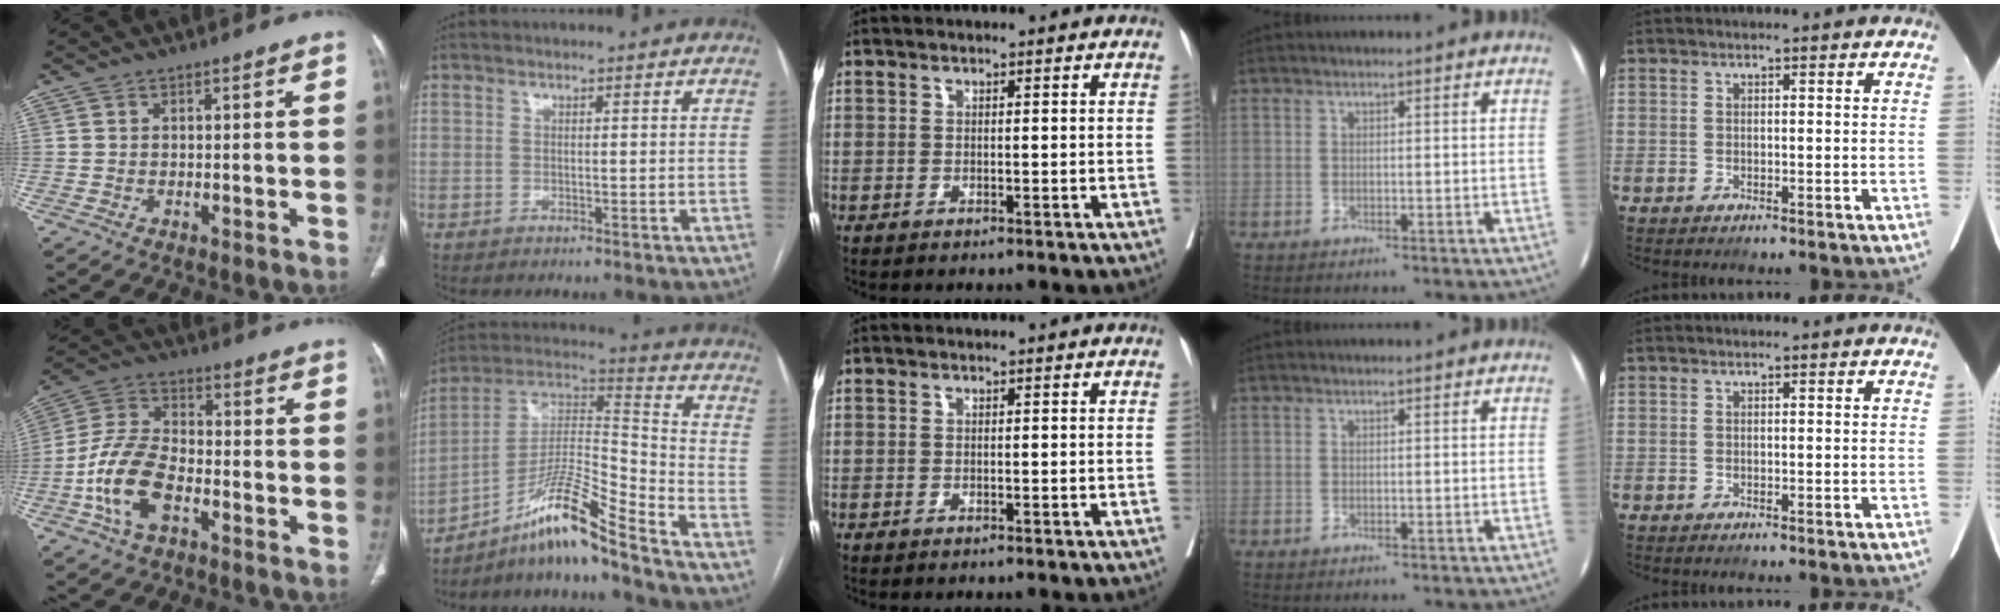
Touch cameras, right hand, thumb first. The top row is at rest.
{"thumb": {"total": 12.5, "force": [-4.7, 6.9, 9.3], "torque": [-0.189, 0.030, -0.092]}, "index": {"total": 14.0, "force": [-10.6, -0.4, 9.1], "torque": [-0.170, 0.017, -0.190]}, "middle": {"total": 0.6, "force": [0.6, -0.1, -0.1], "torque": [-0.001, 0.002, 0.011]}}